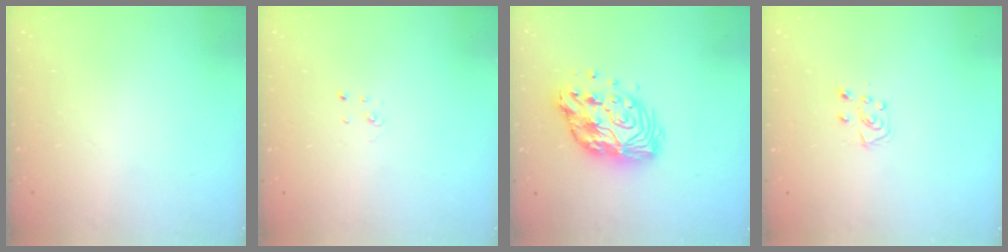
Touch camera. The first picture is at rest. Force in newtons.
{"total": 2.0, "press": 2.0, "slide": 0.1}
{"total": 14.6, "press": 14.5, "slide": 1.1}
{"total": 6.3, "press": 6.3, "slide": 0.3}